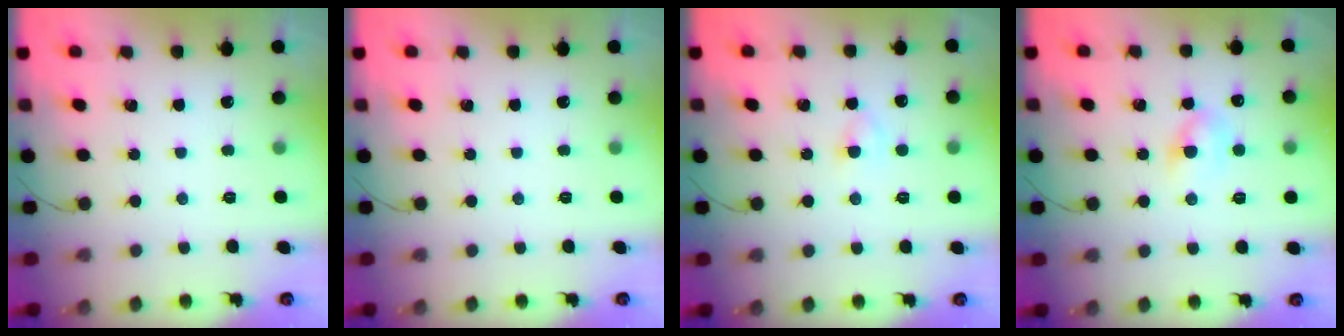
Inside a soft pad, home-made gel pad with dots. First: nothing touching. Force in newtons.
{"total": 0.0}
{"total": 2.7, "press": 2.4, "slide": 1.2}
{"total": 5.6, "press": 5.4, "slide": 1.3}